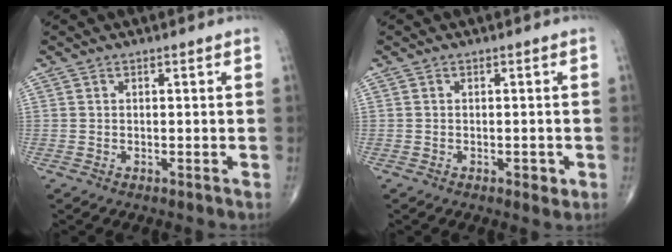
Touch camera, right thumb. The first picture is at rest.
{"total": 1.7, "force": [-0.6, 0.9, 1.3], "torque": [-0.014, 0.000, -0.008]}